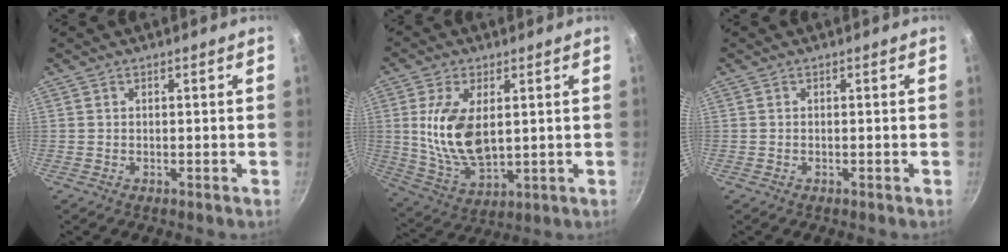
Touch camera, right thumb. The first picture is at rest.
{"total": 13.3, "force": [2.1, 7.2, 11.0], "torque": [-0.206, -0.019, 0.050]}
{"total": 0.0}